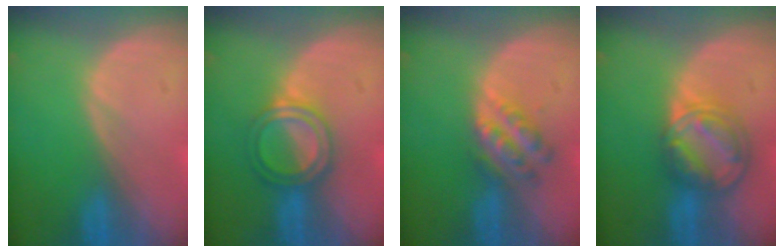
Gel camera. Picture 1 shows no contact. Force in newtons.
{"total": 5.0, "press": 5.0, "slide": 0.7}
{"total": 5.3, "press": 4.9, "slide": 2.0}
{"total": 8.1, "press": 7.0, "slide": 4.2}